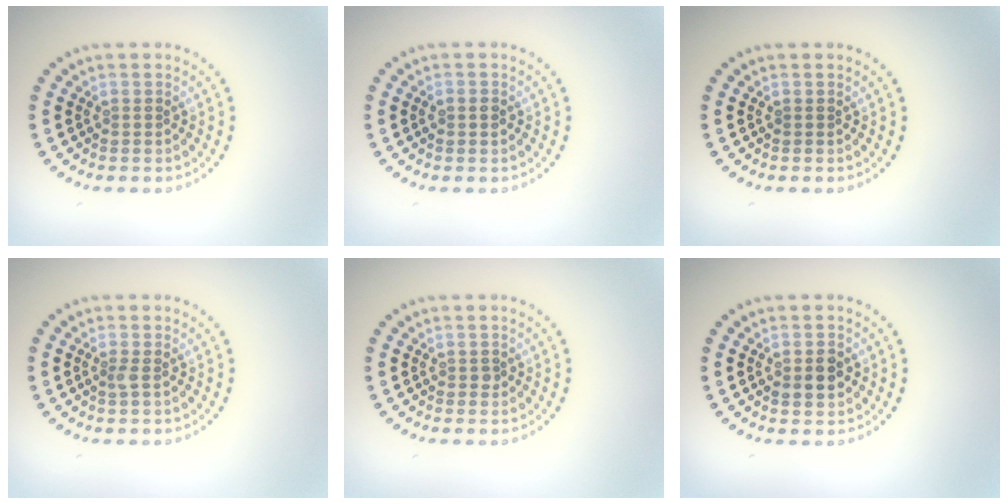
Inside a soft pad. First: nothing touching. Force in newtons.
{"total": 1.3, "press": 1.3, "slide": 0.1}
{"total": 0.0}
{"total": 0.7, "press": 0.6, "slide": 0.3}
{"total": 0.5, "press": 0.4, "slide": 0.3}
{"total": 2.5, "press": 2.5, "slide": 0.2}